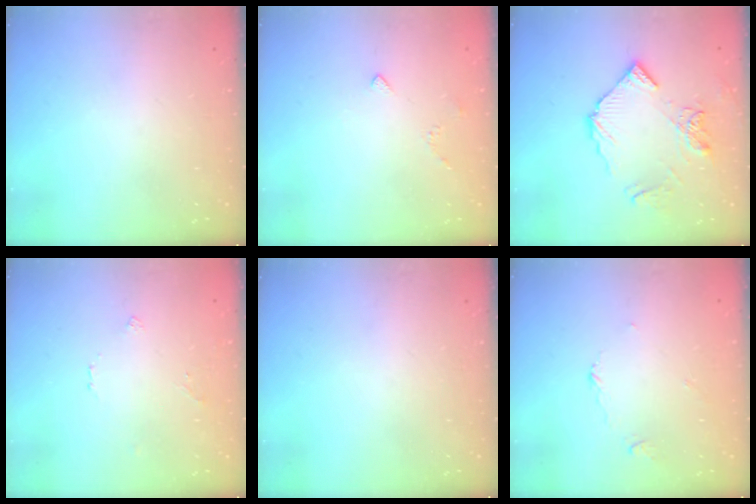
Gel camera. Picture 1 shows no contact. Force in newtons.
{"total": 3.3, "press": 3.2, "slide": 0.8}
{"total": 11.6, "press": 11.5, "slide": 1.3}
{"total": 1.5, "press": 1.4, "slide": 0.2}
{"total": 0.0}
{"total": 3.3, "press": 3.2, "slide": 0.4}